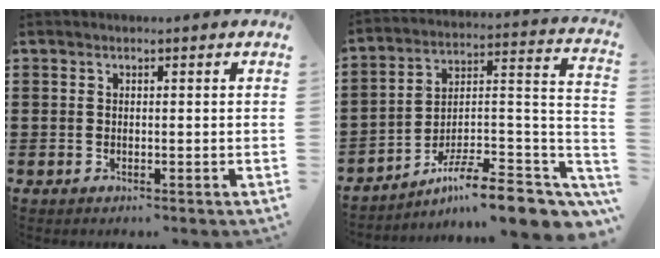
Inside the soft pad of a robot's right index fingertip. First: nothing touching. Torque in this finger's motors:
{"motor_torque": [0.60, -0.23, 0.24, 0.07]}